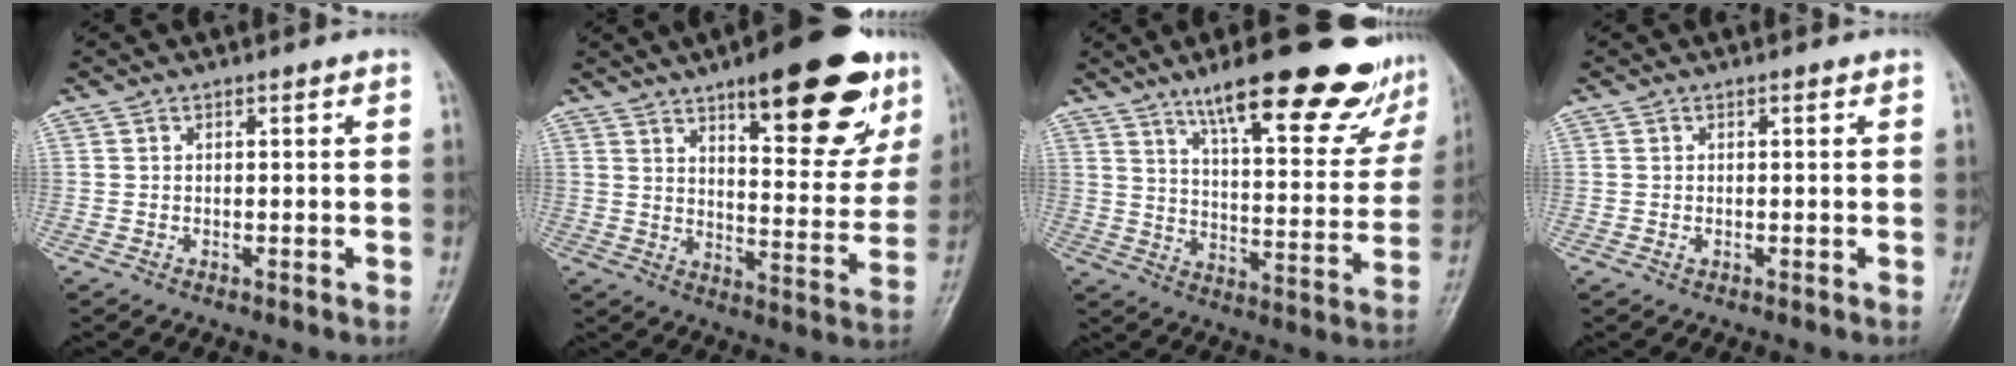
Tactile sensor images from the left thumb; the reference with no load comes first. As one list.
[{"total": 22.2, "force": [12.9, 7.6, 16.4], "torque": [-0.177, -0.048, 0.182]}, {"total": 24.5, "force": [17.0, 6.2, 16.5], "torque": [-0.194, -0.065, 0.240]}, {"total": 0.6, "force": [0.0, 0.4, 0.5], "torque": [-0.008, -0.001, 0.000]}]